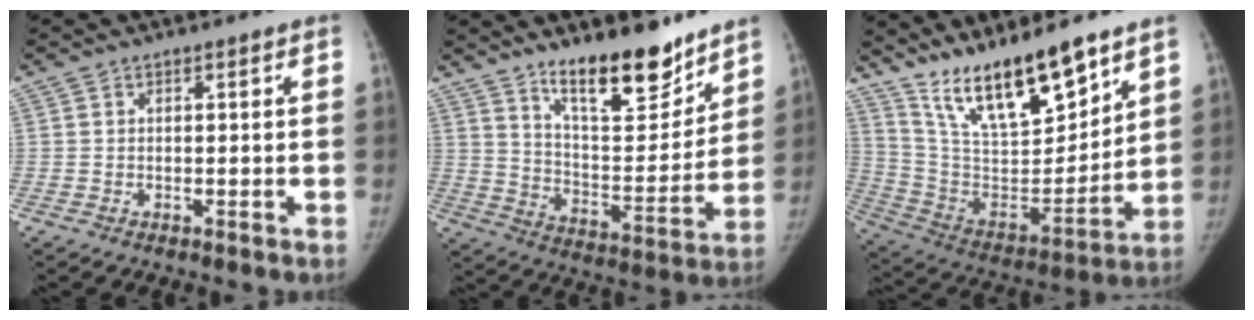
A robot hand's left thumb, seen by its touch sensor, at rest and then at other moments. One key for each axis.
{"total": 17.2, "fx": 13.0, "fy": 5.5, "fz": 9.8, "tx": -0.105, "ty": -0.102, "tz": 0.215}
{"total": 19.7, "fx": 14.7, "fy": 5.6, "fz": 11.9, "tx": -0.165, "ty": -0.084, "tz": 0.276}